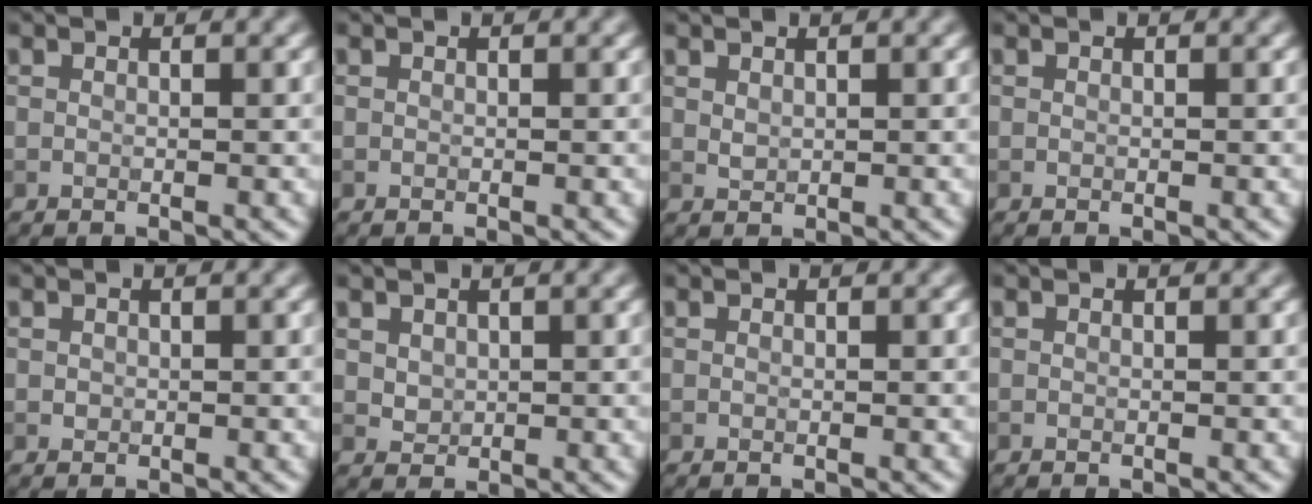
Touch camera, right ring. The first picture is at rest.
{"total": 0.0}
{"total": 0.8, "force": [0.5, 0.5, 0.4], "torque": [-0.012, -0.002, 0.015]}
{"total": 0.0}
{"total": 0.5, "force": [0.1, 0.5, 0.1], "torque": [0.003, -0.003, 0.004]}
{"total": 1.3, "force": [0.6, 1.0, 0.5], "torque": [-0.009, -0.004, 0.017]}
{"total": 0.0}
{"total": 0.0}